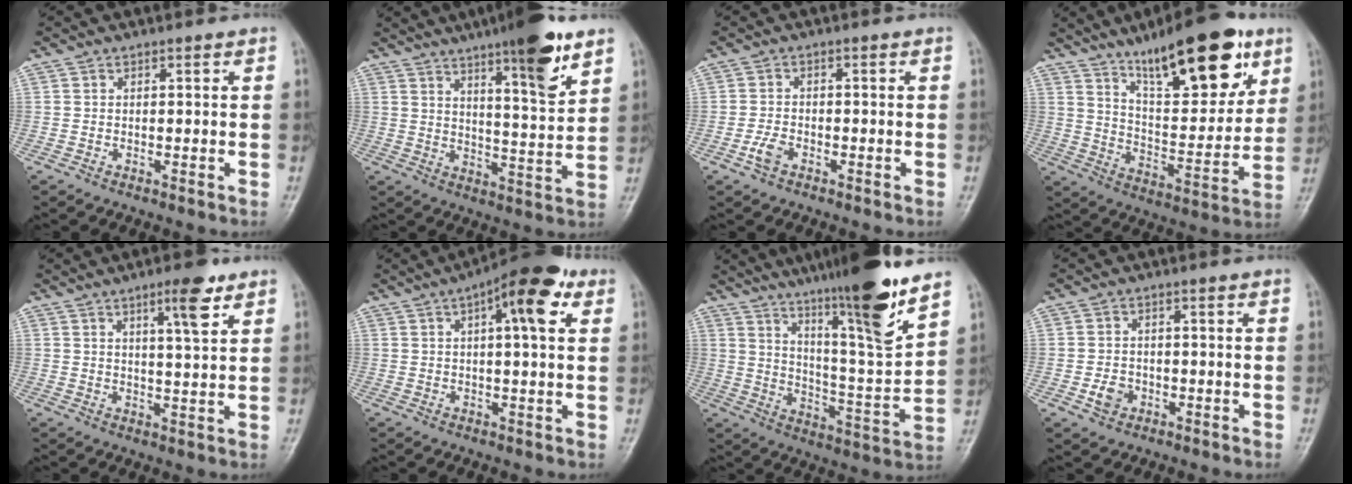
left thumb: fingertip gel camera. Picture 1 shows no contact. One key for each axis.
{"total": 13.6, "fx": 8.4, "fy": 2.2, "fz": 10.5, "tx": -0.142, "ty": -0.050, "tz": 0.127}
{"total": 2.8, "fx": -1.5, "fy": 1.5, "fz": 1.7, "tx": -0.039, "ty": 0.008, "tz": -0.031}
{"total": 21.4, "fx": 12.9, "fy": 7.1, "fz": 15.5, "tx": -0.193, "ty": -0.059, "tz": 0.212}
{"total": 6.8, "fx": 3.9, "fy": 1.3, "fz": 5.5, "tx": -0.076, "ty": -0.022, "tz": 0.059}
{"total": 11.5, "fx": 4.6, "fy": 3.5, "fz": 9.9, "tx": -0.130, "ty": 0.012, "tz": 0.058}
{"total": 19.0, "fx": 13.3, "fy": 0.9, "fz": 13.6, "tx": -0.192, "ty": -0.074, "tz": 0.218}
{"total": 3.1, "fx": -1.2, "fy": 2.5, "fz": 1.4, "tx": -0.018, "ty": 0.007, "tz": -0.020}